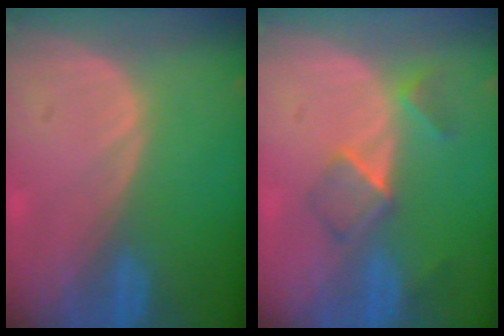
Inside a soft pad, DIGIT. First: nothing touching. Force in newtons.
{"total": 5.3, "press": 4.5, "slide": 2.8}